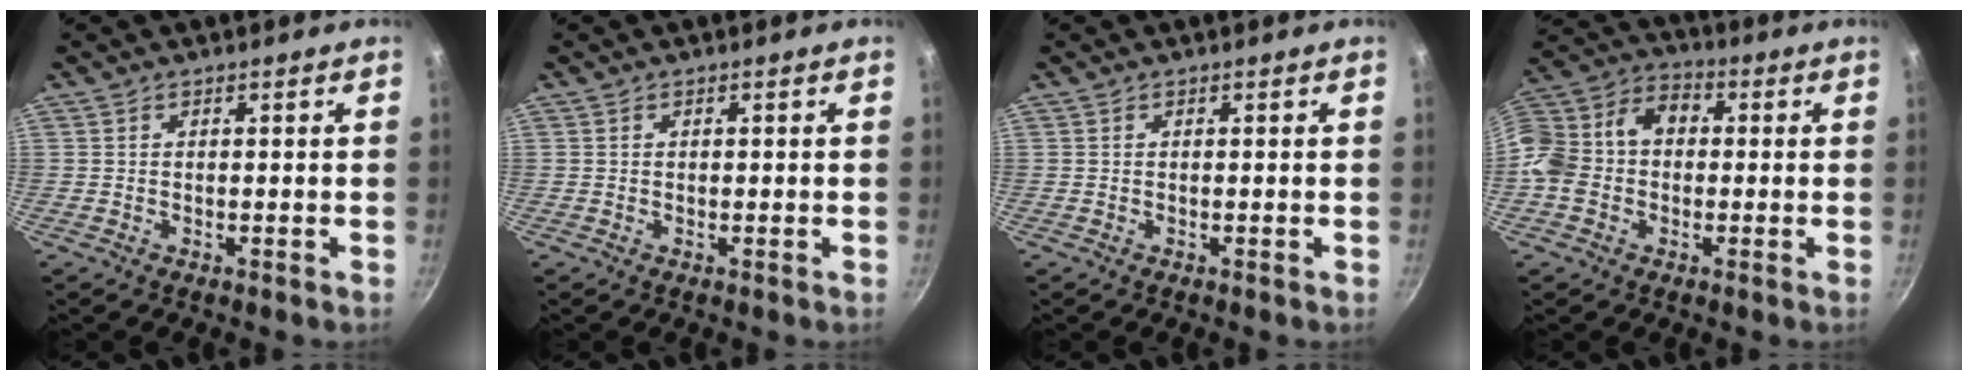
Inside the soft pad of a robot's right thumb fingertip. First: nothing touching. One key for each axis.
{"total": 0.0}
{"total": 0.0}
{"total": 13.6, "fx": -0.1, "fy": 10.5, "fz": 8.7, "tx": -0.160, "ty": 0.045, "tz": -0.011}